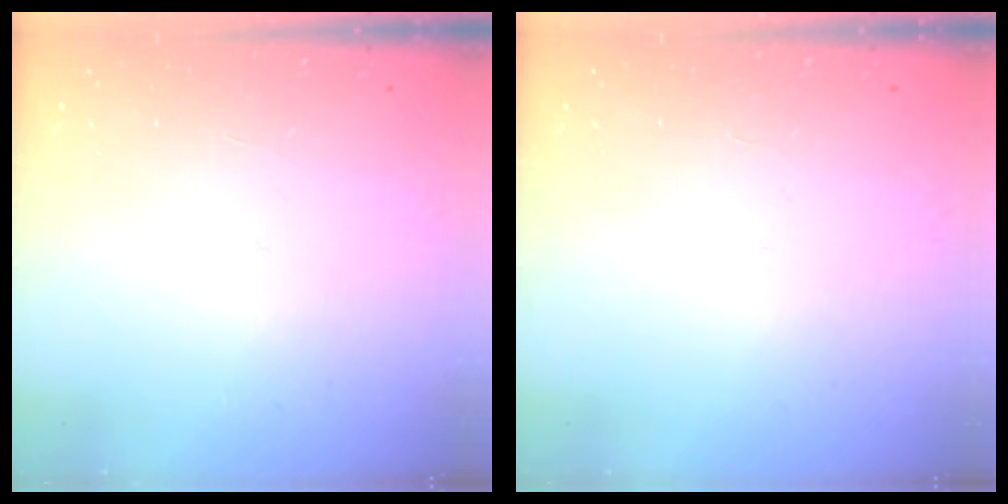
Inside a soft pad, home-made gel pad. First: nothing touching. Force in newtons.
{"total": 0.0}